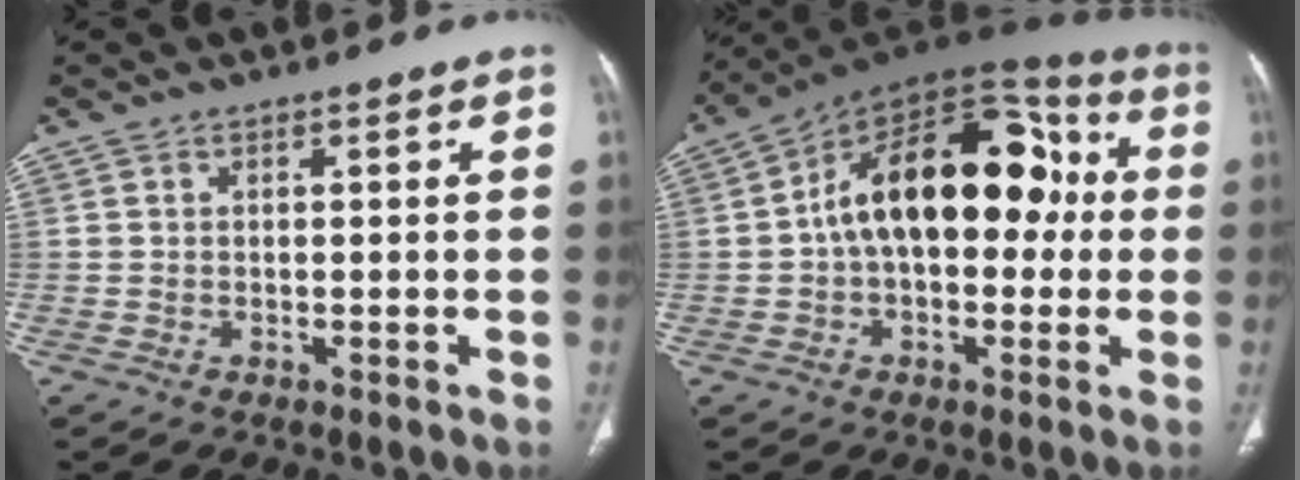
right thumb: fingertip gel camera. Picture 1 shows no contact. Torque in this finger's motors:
{"motor_torque": [2.51, 2.49, 1.81, -0.39, 0.21]}